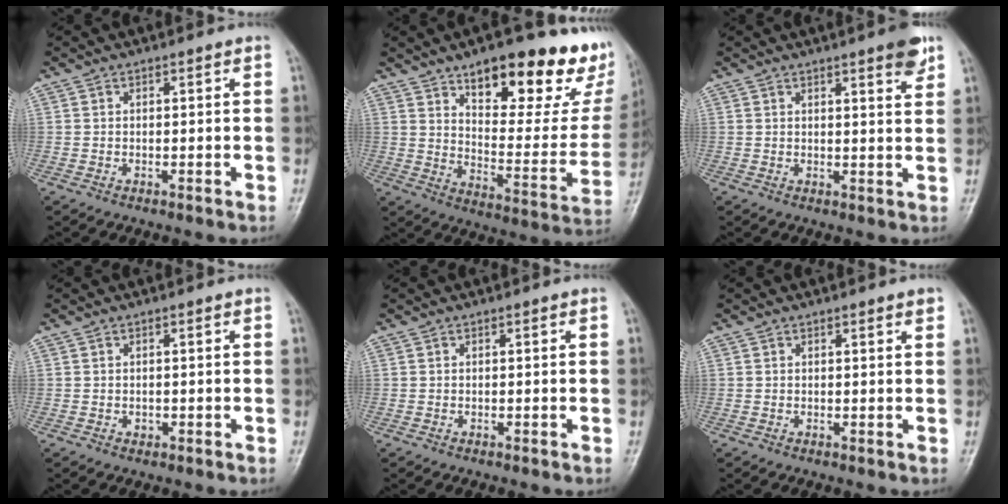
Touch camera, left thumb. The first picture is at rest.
{"total": 27.7, "force": [16.2, 10.2, 20.0], "torque": [-0.223, -0.066, 0.234]}
{"total": 4.7, "force": [3.1, 0.7, 3.5], "torque": [-0.038, -0.018, 0.038]}
{"total": 0.7, "force": [0.0, 0.5, 0.4], "torque": [-0.002, 0.000, -0.001]}
{"total": 0.0}
{"total": 1.1, "force": [0.9, 0.1, 0.7], "torque": [-0.006, -0.003, 0.011]}